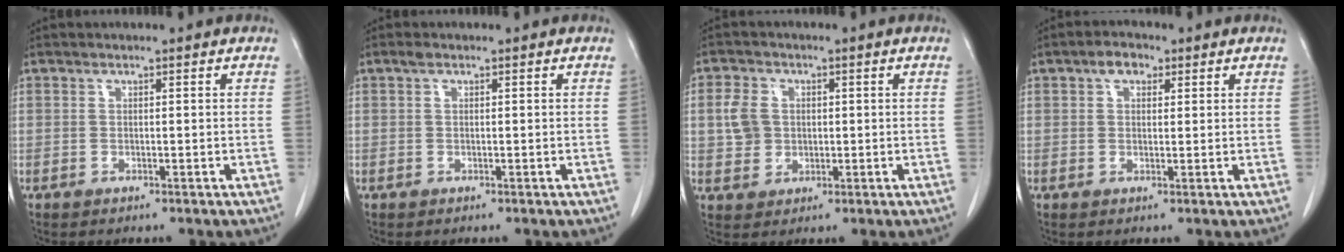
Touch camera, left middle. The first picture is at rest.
{"total": 0.6, "force": [0.3, 0.3, 0.4], "torque": [-0.010, 0.007, 0.005]}
{"total": 4.7, "force": [0.6, 4.0, 2.4], "torque": [-0.061, 0.011, 0.015]}
{"total": 3.0, "force": [1.5, 1.8, 1.8], "torque": [-0.033, 0.013, 0.024]}